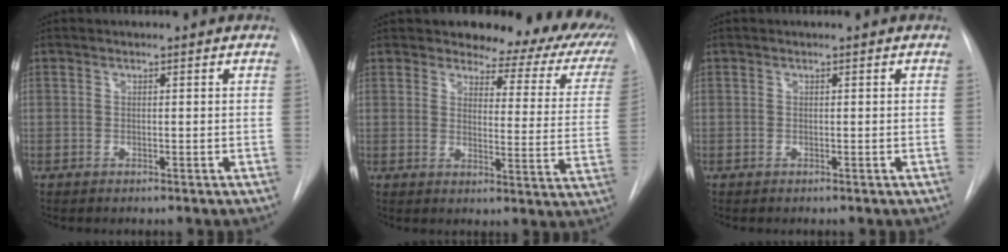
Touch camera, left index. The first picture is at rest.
{"total": 16.9, "force": [14.5, 5.8, 6.4], "torque": [-0.049, -0.052, 0.147]}
{"total": 0.0}